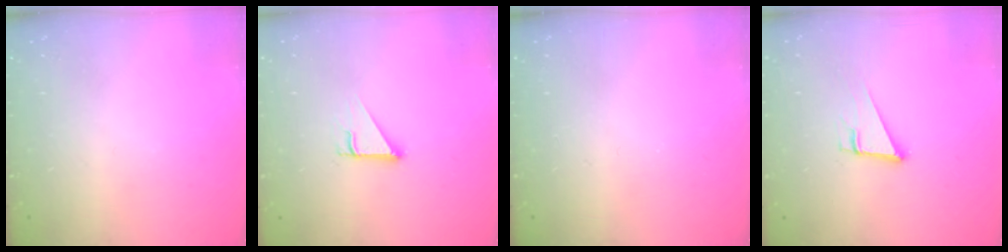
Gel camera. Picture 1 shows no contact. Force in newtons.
{"total": 2.5, "press": 2.5, "slide": 0.2}
{"total": 0.0}
{"total": 6.8, "press": 6.3, "slide": 2.5}